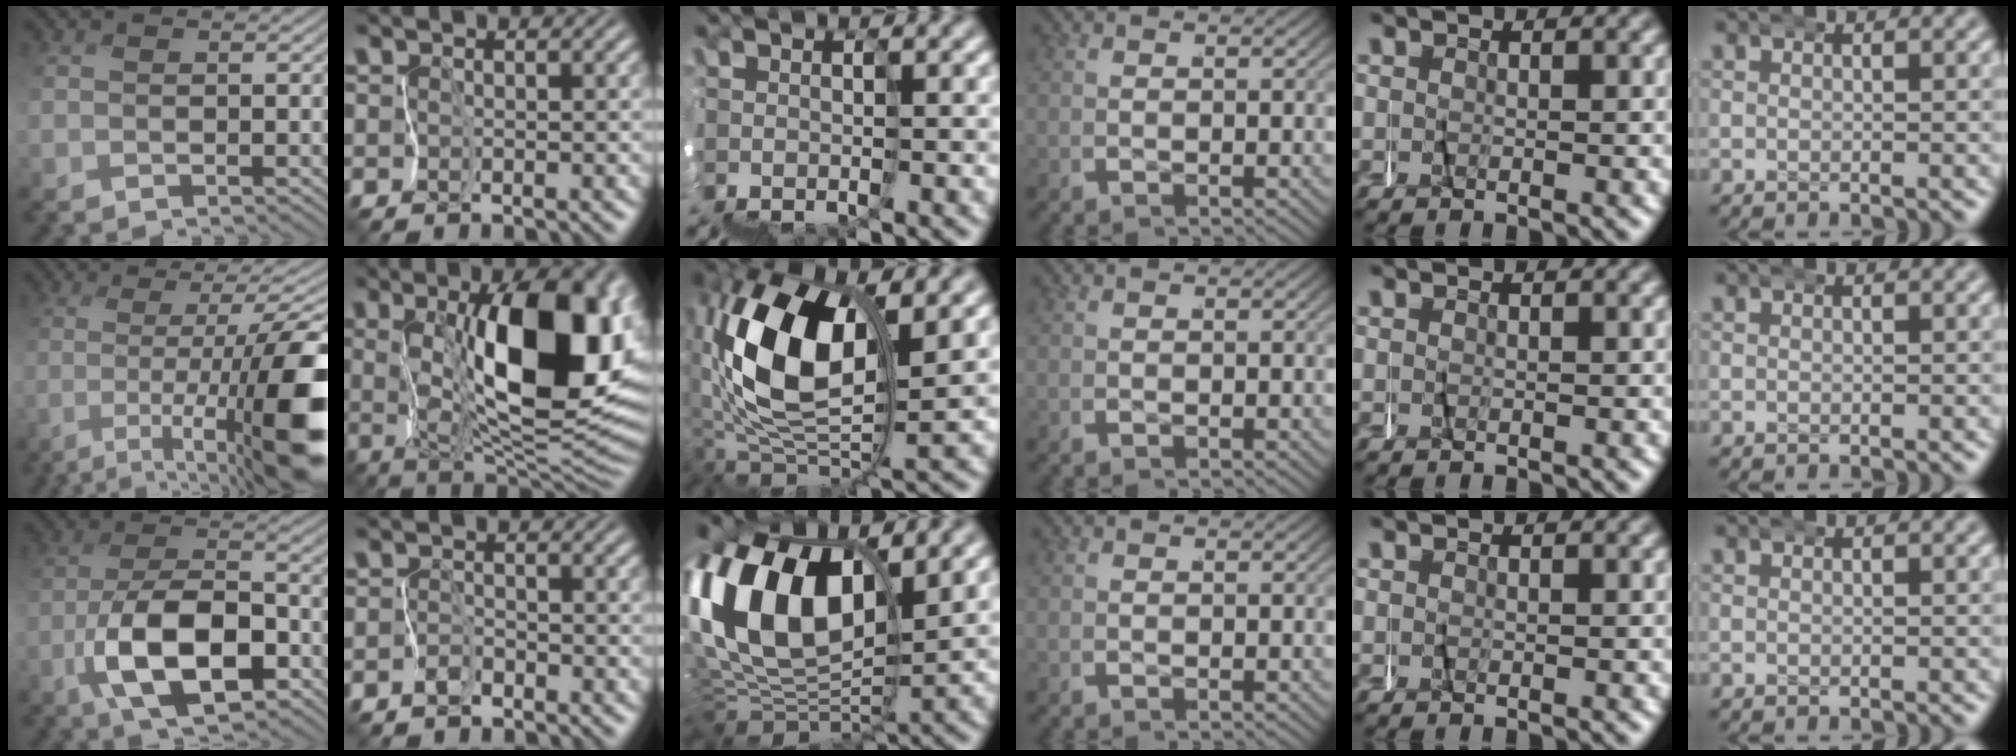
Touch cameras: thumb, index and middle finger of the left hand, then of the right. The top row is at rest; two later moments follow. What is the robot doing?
{"motion": "wrap", "object": "felt sheet"}